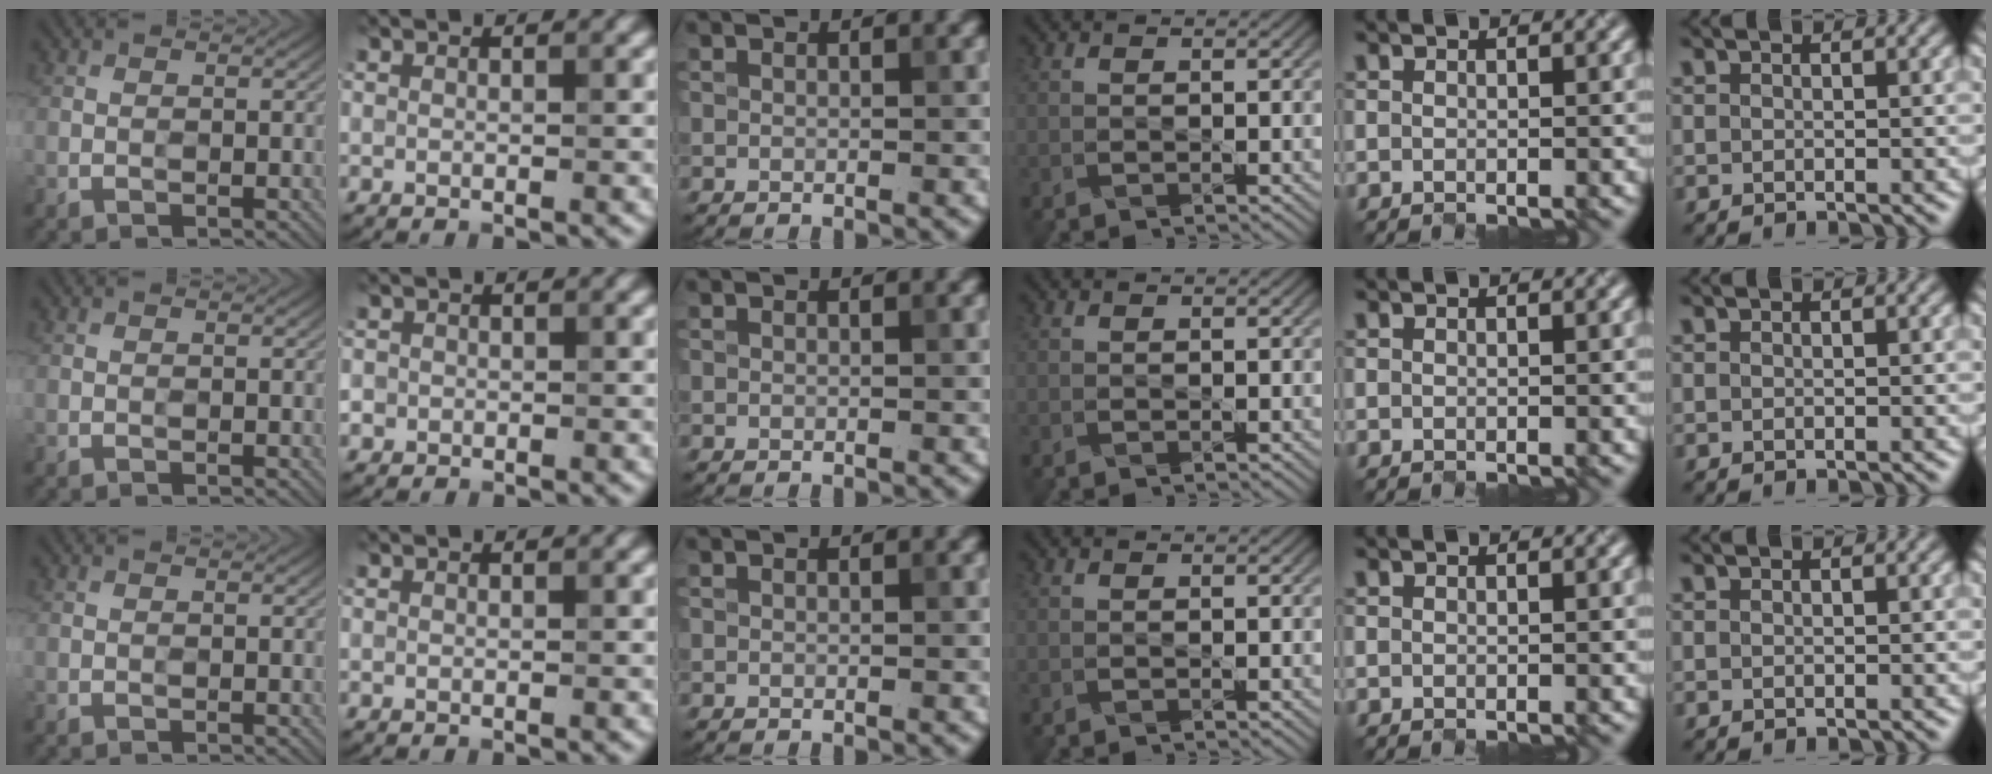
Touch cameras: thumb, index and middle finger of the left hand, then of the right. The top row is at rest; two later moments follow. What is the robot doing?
{"motion": "close", "object": "pencil case"}